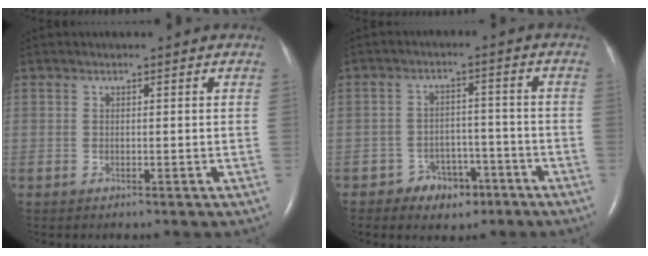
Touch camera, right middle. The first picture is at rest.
{"total": 5.6, "force": [-3.4, 3.8, 2.1], "torque": [-0.027, 0.014, -0.045]}